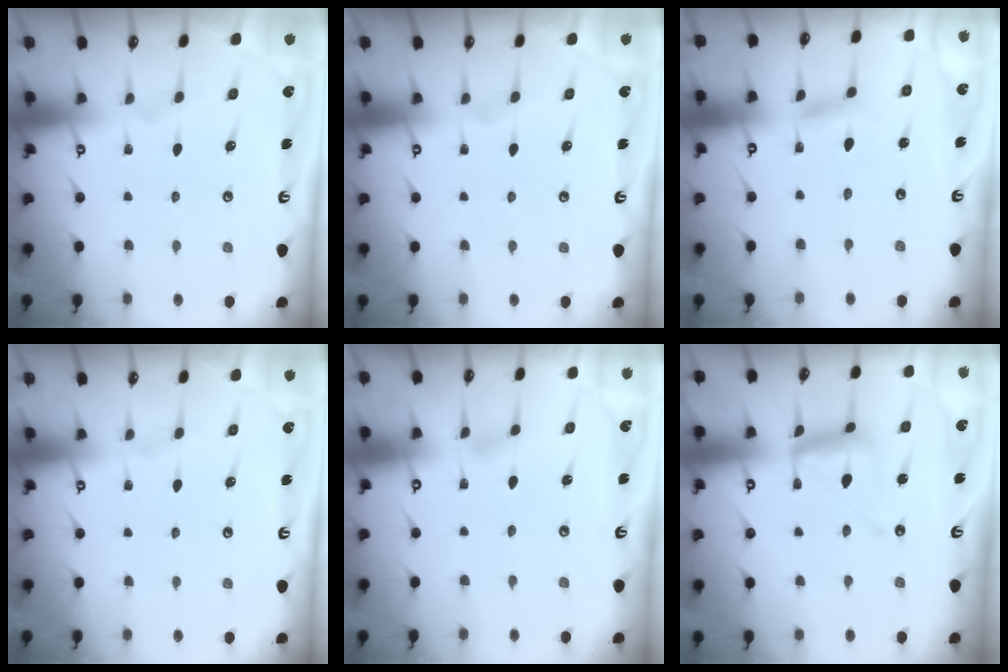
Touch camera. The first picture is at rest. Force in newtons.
{"total": 0.0}
{"total": 2.8, "press": 2.8, "slide": 0.3}
{"total": 0.0}
{"total": 1.7, "press": 1.7, "slide": 0.2}
{"total": 11.8, "press": 11.8, "slide": 1.0}